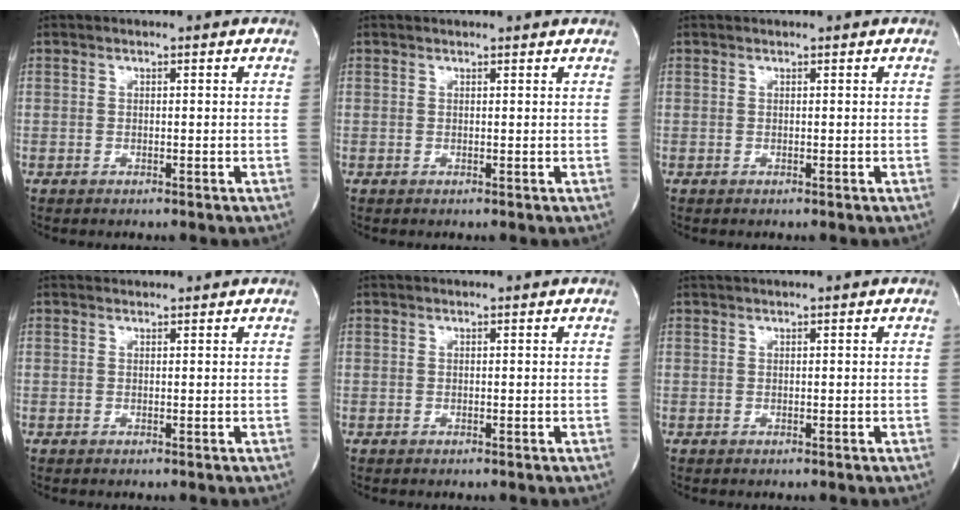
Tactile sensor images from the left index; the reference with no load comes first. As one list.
[{"total": 2.6, "force": [2.5, 0.1, 0.7], "torque": [-0.011, 0.012, 0.026]}, {"total": 0.7, "force": [0.6, -0.1, 0.2], "torque": [-0.002, 0.014, 0.015]}, {"total": 1.7, "force": [1.7, 0.1, 0.0], "torque": [-0.004, 0.019, 0.031]}, {"total": 1.0, "force": [0.9, 0.0, 0.5], "torque": [-0.006, 0.018, 0.018]}, {"total": 1.4, "force": [1.1, -0.3, 0.8], "torque": [-0.015, 0.017, 0.026]}]